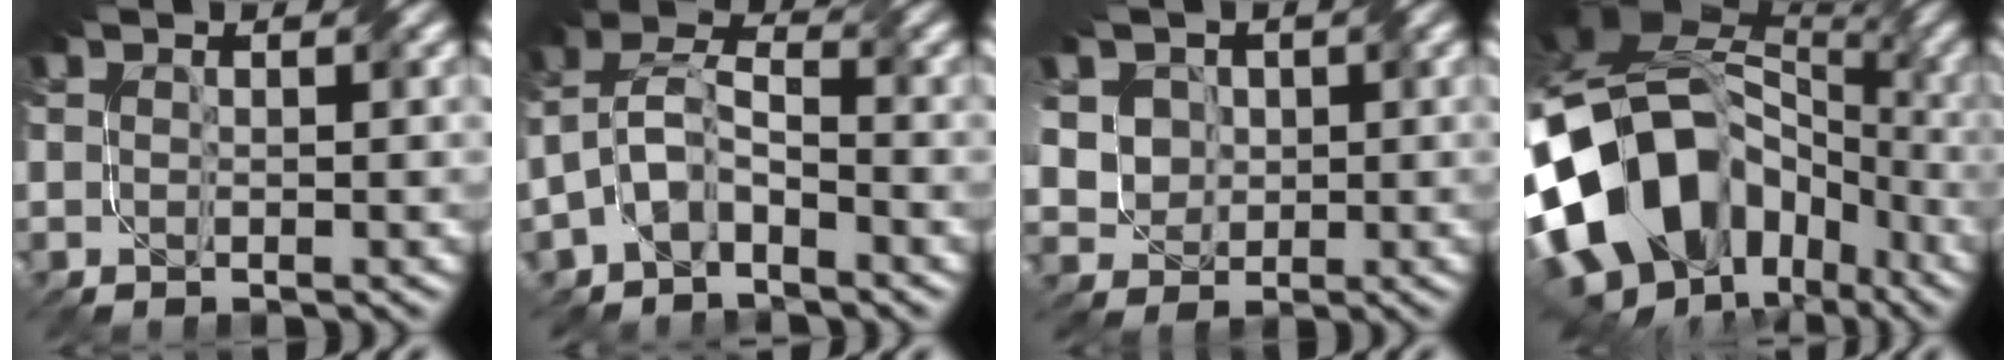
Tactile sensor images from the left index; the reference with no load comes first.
{"total": 5.2, "force": [-2.3, 3.2, 3.3], "torque": [-0.069, 0.004, -0.052]}
{"total": 6.8, "force": [2.2, 5.8, 2.7], "torque": [-0.063, 0.010, 0.038]}
{"total": 19.1, "force": [-5.6, 14.1, 11.7], "torque": [-0.225, 0.009, -0.089]}